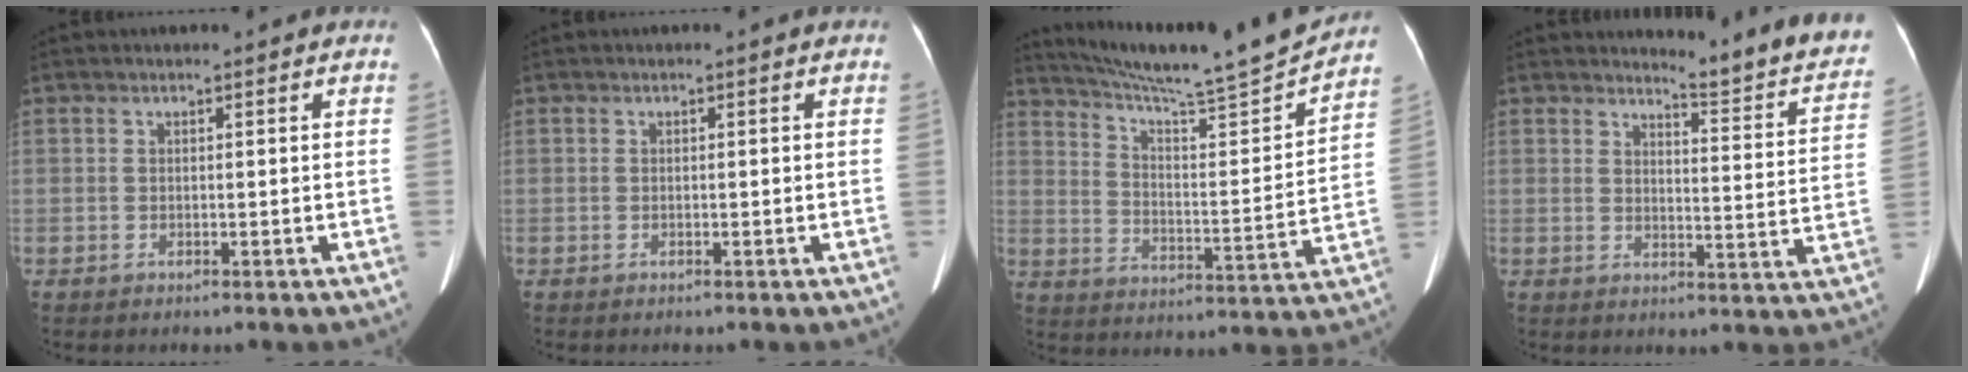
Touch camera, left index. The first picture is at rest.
{"total": 0.0}
{"total": 18.8, "force": [17.6, -0.9, 6.4], "torque": [-0.114, -0.042, 0.259]}
{"total": 12.5, "force": [11.9, 0.6, 3.7], "torque": [-0.035, -0.067, 0.126]}